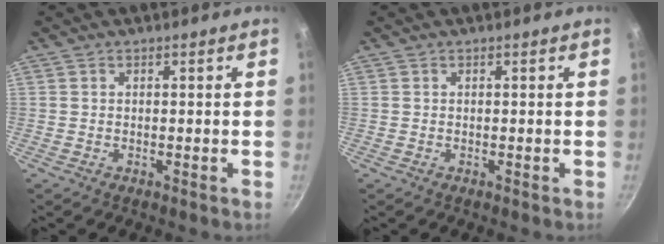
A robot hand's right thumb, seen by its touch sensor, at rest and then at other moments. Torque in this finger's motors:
{"motor_torque": [0.22, 0.04, 0.42, 0.01, -0.02]}